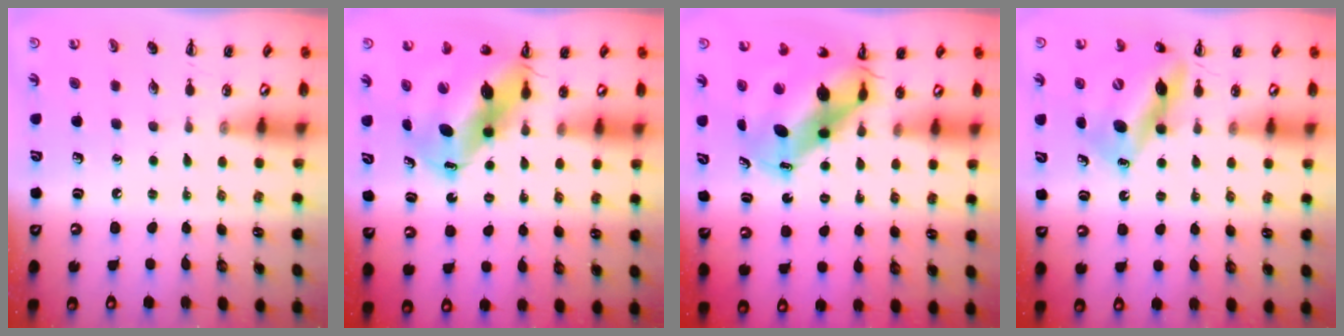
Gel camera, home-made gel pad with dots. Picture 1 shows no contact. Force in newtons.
{"total": 13.2, "press": 12.6, "slide": 3.7}
{"total": 11.2, "press": 10.8, "slide": 3.0}
{"total": 12.7, "press": 12.2, "slide": 3.4}